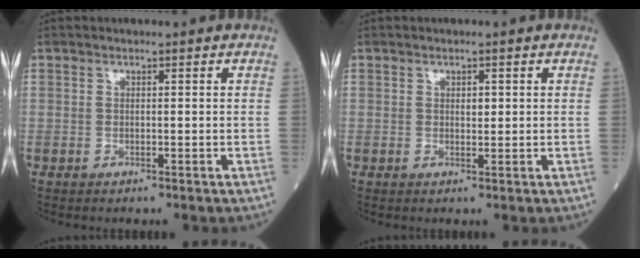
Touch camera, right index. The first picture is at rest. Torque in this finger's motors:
{"motor_torque": [0.33, 0.09, 0.09, 0.00]}